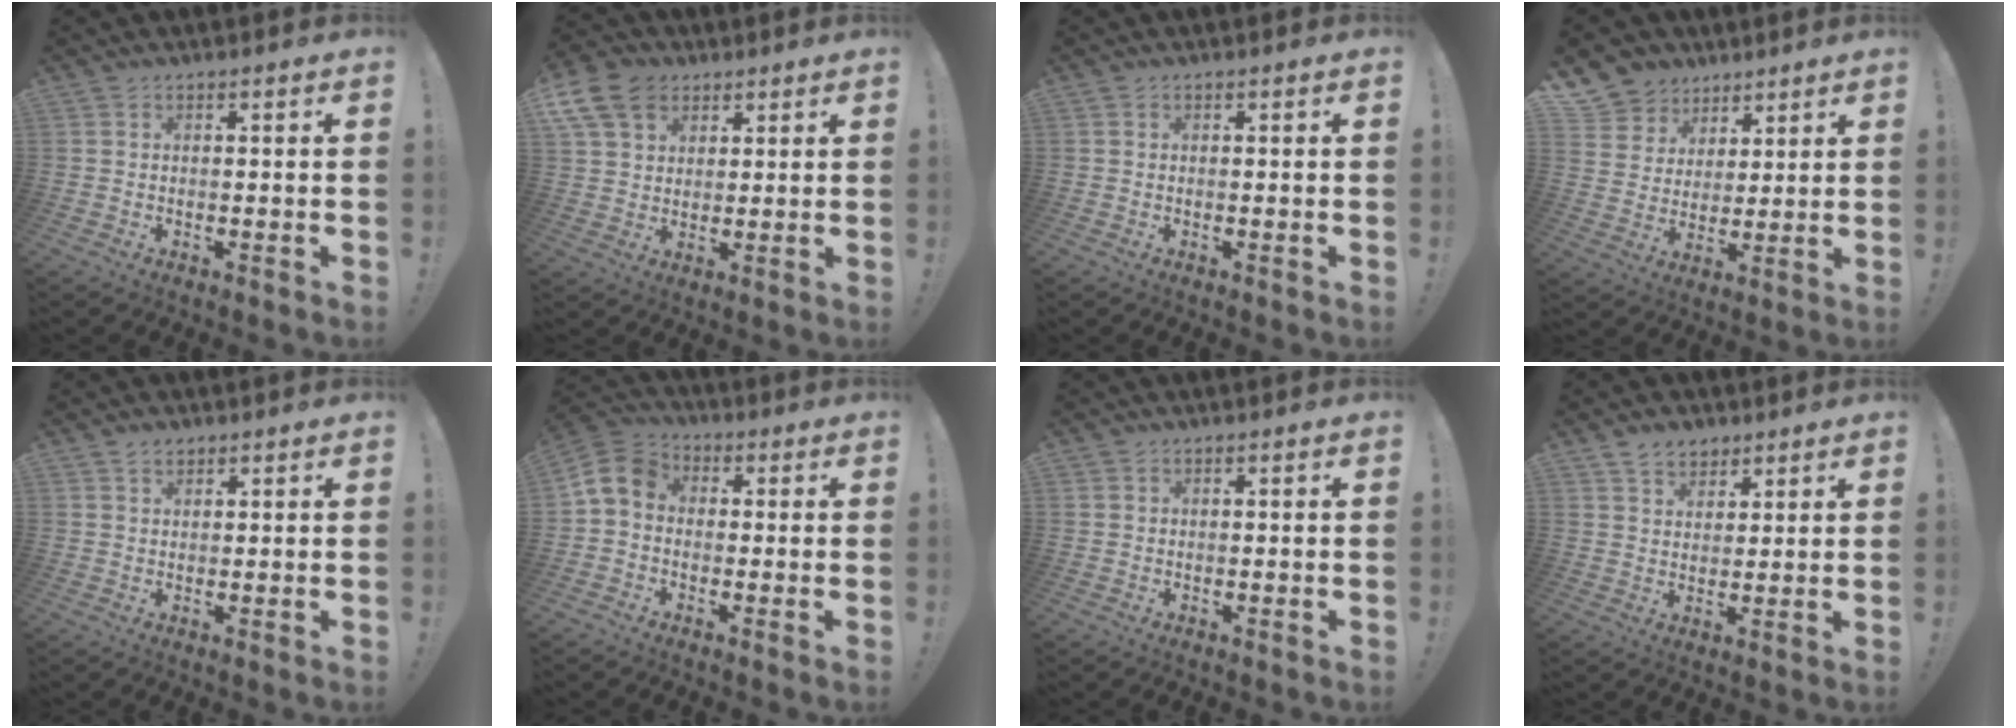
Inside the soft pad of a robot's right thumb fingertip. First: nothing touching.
{"total": 12.3, "force": [6.2, 8.8, 5.8], "torque": [-0.107, -0.026, 0.125]}
{"total": 0.0}
{"total": 9.0, "force": [5.2, 7.2, 1.0], "torque": [-0.022, -0.041, 0.108]}
{"total": 2.0, "force": [1.5, 1.2, 0.6], "torque": [-0.004, -0.005, 0.026]}
{"total": 8.1, "force": [-0.4, 6.1, 5.3], "torque": [-0.117, 0.022, -0.002]}
{"total": 0.6, "force": [0.3, 0.5, 0.0], "torque": [-0.002, 0.002, 0.007]}
{"total": 6.1, "force": [4.1, 4.2, 1.4], "torque": [-0.022, -0.020, 0.079]}